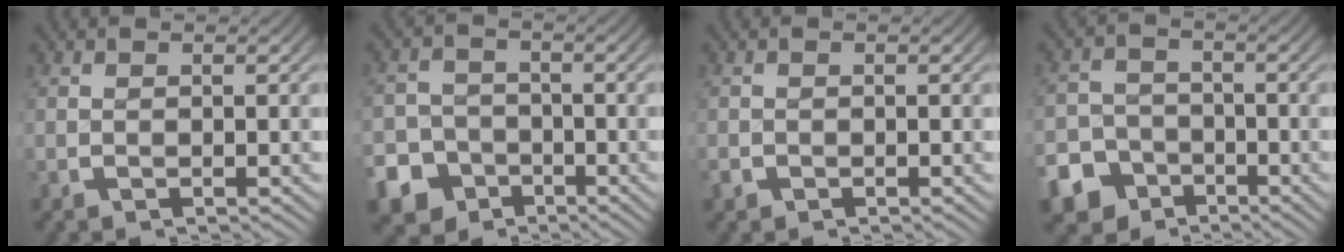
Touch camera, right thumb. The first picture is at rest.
{"total": 10.0, "force": [-5.9, 7.8, 2.2], "torque": [-0.034, -0.042, -0.101]}
{"total": 0.9, "force": [-0.5, 0.7, -0.2], "torque": [-0.005, -0.008, -0.008]}
{"total": 9.1, "force": [-5.7, 6.8, 2.0], "torque": [-0.023, -0.040, -0.098]}